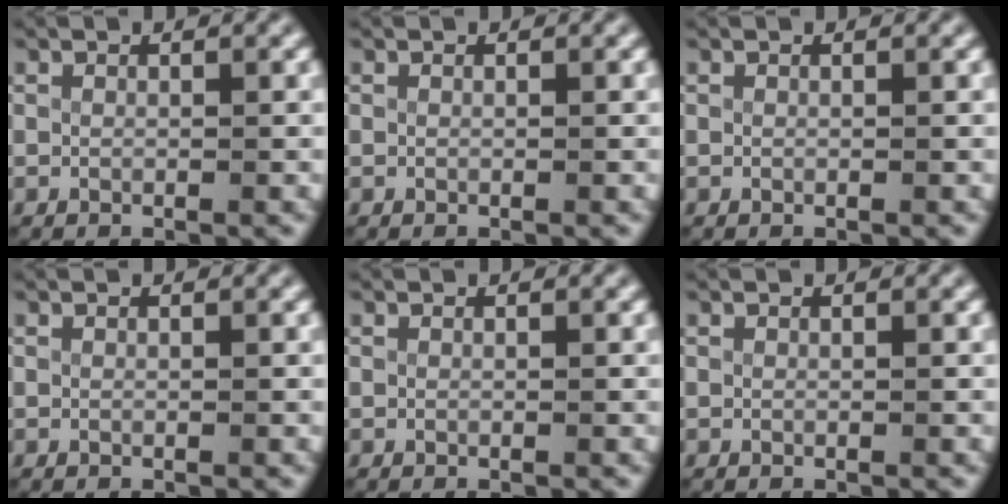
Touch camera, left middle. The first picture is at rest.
{"total": 0.0}
{"total": 0.0}
{"total": 0.0}
{"total": 0.0}
{"total": 0.0}